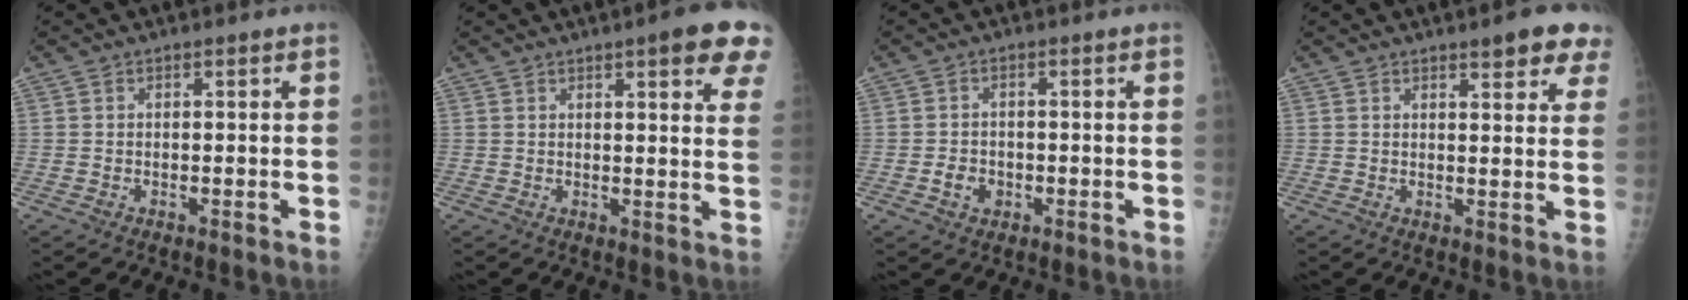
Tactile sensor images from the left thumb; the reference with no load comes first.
{"total": 11.2, "force": [6.5, 2.1, 8.9], "torque": [-0.085, -0.019, 0.069]}
{"total": 3.1, "force": [-1.1, 2.6, 1.4], "torque": [-0.010, 0.007, -0.014]}
{"total": 7.8, "force": [5.3, 2.2, 5.4], "torque": [-0.041, -0.019, 0.058]}